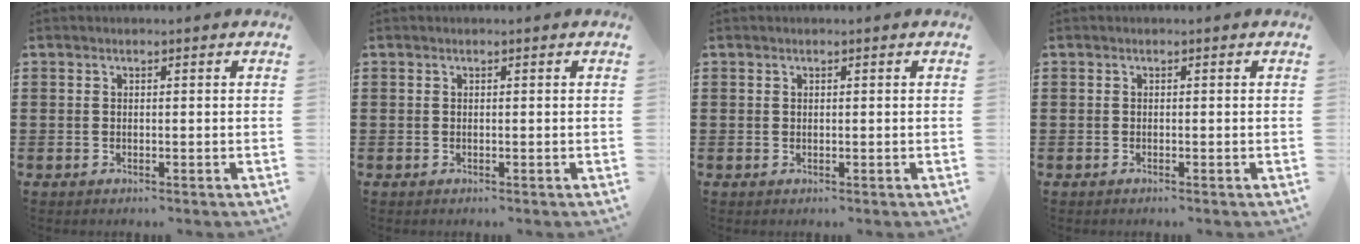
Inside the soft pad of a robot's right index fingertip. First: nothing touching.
{"total": 0.0}
{"total": 0.0}
{"total": 0.0}